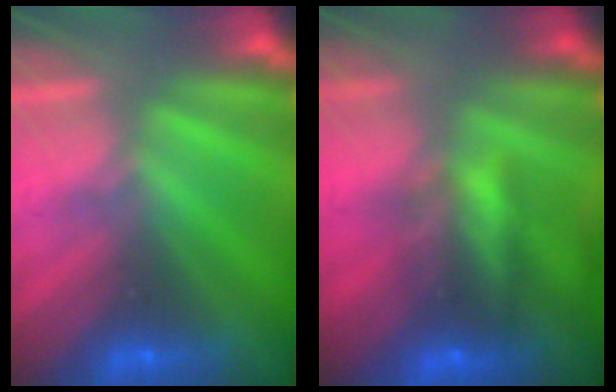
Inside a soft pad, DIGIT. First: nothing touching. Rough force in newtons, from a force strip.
{"total": 7.3}